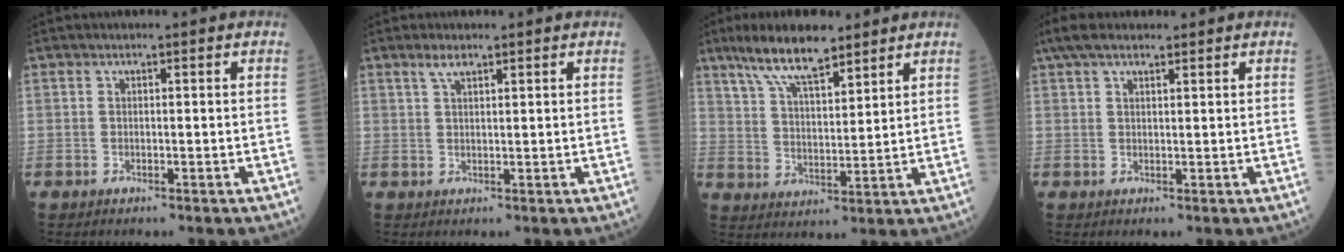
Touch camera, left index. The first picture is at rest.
{"total": 1.9, "force": [1.4, 0.5, 1.2], "torque": [-0.031, 0.006, 0.032]}
{"total": 10.4, "force": [7.8, 2.8, 6.3], "torque": [-0.125, 0.012, 0.145]}
{"total": 6.0, "force": [4.6, 1.8, 3.3], "torque": [-0.065, 0.033, 0.086]}